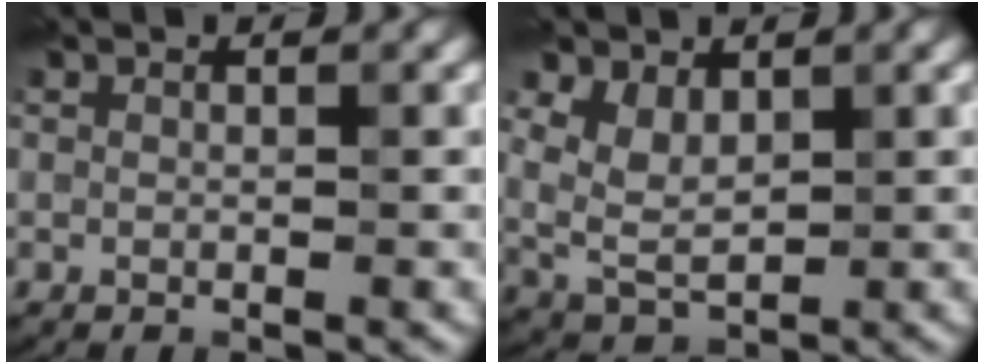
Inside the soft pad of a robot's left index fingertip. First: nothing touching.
{"total": 3.7, "force": [1.5, 2.3, 2.5], "torque": [-0.061, 0.001, 0.029]}